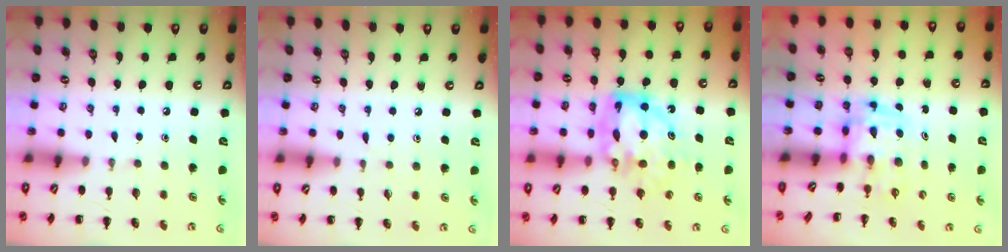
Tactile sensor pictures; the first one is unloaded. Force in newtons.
{"total": 3.3, "press": 2.9, "slide": 1.6}
{"total": 13.3, "press": 12.7, "slide": 3.7}
{"total": 3.4, "press": 3.4, "slide": 0.6}